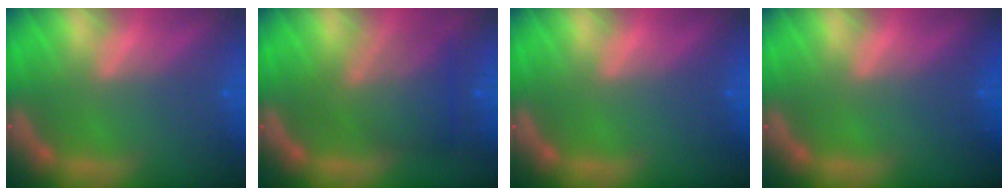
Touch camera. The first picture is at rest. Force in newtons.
{"total": 6.1}
{"total": 0.0}
{"total": 0.0}